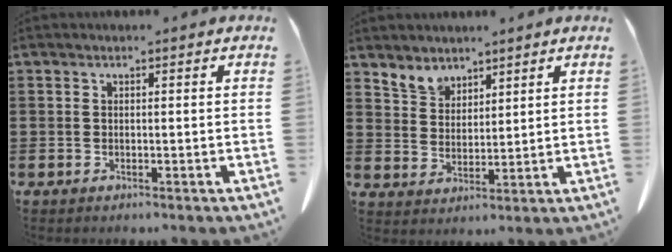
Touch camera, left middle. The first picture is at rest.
{"total": 4.0, "force": [3.5, 1.9, 0.4], "torque": [-0.022, -0.003, 0.067]}